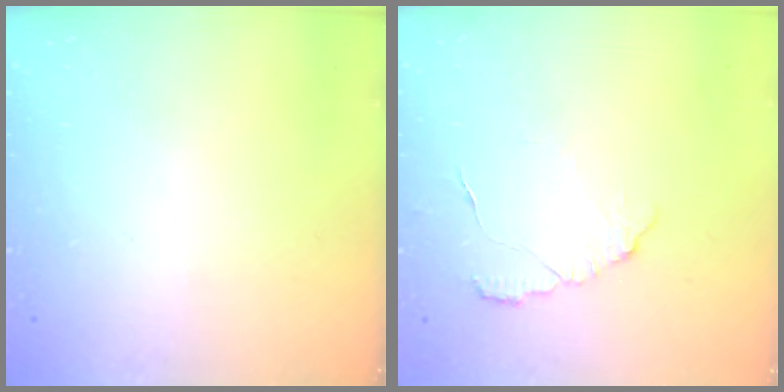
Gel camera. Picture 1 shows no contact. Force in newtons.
{"total": 4.5, "press": 4.5, "slide": 0.4}